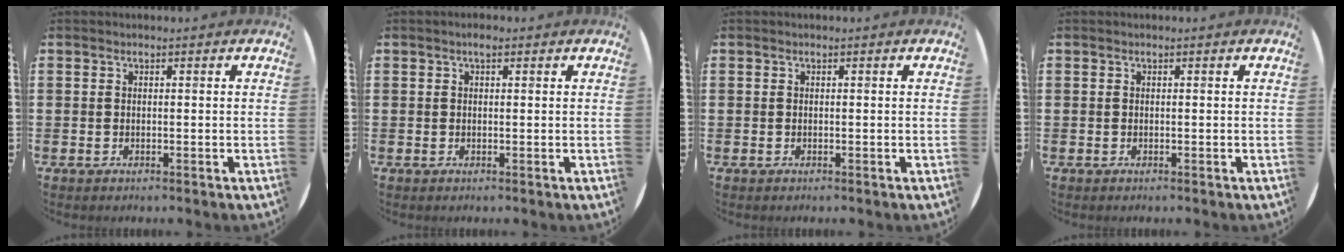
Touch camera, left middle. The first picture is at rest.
{"total": 0.9, "force": [0.5, 0.4, 0.6], "torque": [-0.013, 0.006, 0.008]}
{"total": 0.0}
{"total": 0.0}